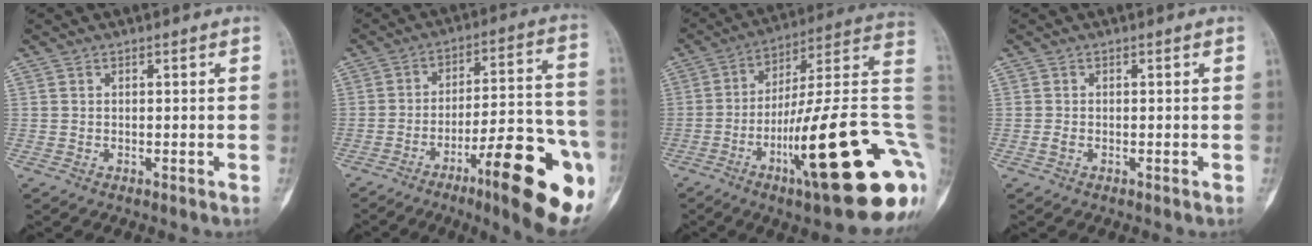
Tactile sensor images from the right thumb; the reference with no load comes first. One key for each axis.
{"total": 21.5, "fx": -10.0, "fy": 4.7, "fz": 18.5, "tx": -0.213, "ty": 0.054, "tz": -0.139}
{"total": 29.2, "fx": -7.9, "fy": 5.9, "fz": 27.4, "tx": -0.326, "ty": 0.037, "tz": -0.118}
{"total": 0.8, "fx": -0.3, "fy": 0.5, "fz": 0.6, "tx": -0.018, "ty": -0.001, "tz": -0.007}